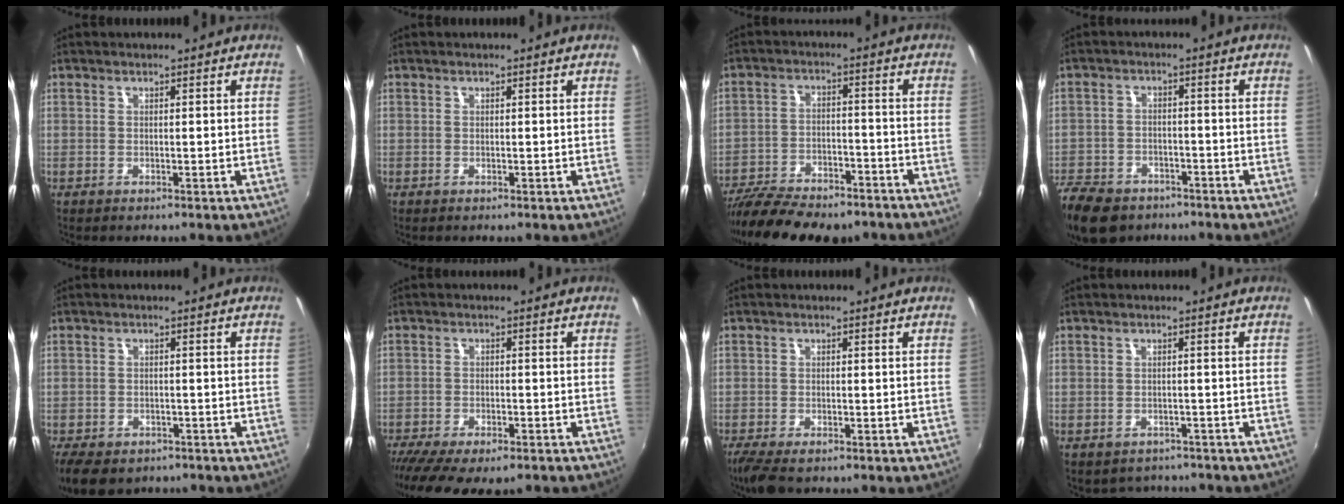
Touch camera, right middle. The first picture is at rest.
{"total": 0.0}
{"total": 17.5, "force": [-14.4, 5.7, 8.2], "torque": [-0.172, -0.029, -0.223]}
{"total": 14.5, "force": [-10.0, 8.5, 6.0], "torque": [-0.177, -0.018, -0.171]}
{"total": 8.8, "force": [-6.2, 4.7, 4.2], "torque": [-0.099, -0.027, -0.094]}
{"total": 12.2, "force": [-9.5, 3.5, 6.7], "torque": [-0.149, -0.050, -0.153]}
{"total": 6.3, "force": [-4.7, 1.8, 3.7], "torque": [-0.089, -0.033, -0.084]}
{"total": 4.5, "force": [-3.6, 2.6, 0.5], "torque": [-0.015, -0.001, -0.047]}